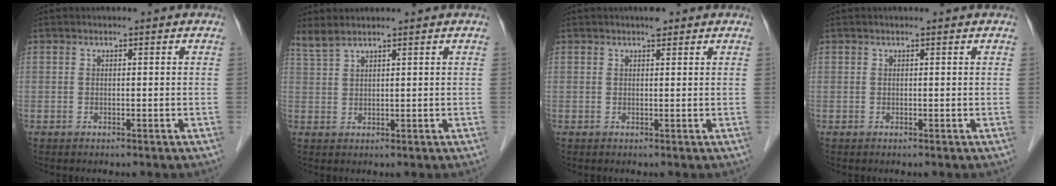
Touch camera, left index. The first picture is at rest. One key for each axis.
{"total": 2.5, "fx": 2.3, "fy": -0.1, "fz": 0.9, "tx": -0.027, "ty": 0.013, "tz": 0.054}
{"total": 1.3, "fx": 1.0, "fy": 0.4, "fz": 0.7, "tx": -0.012, "ty": 0.002, "tz": 0.015}
{"total": 0.0}